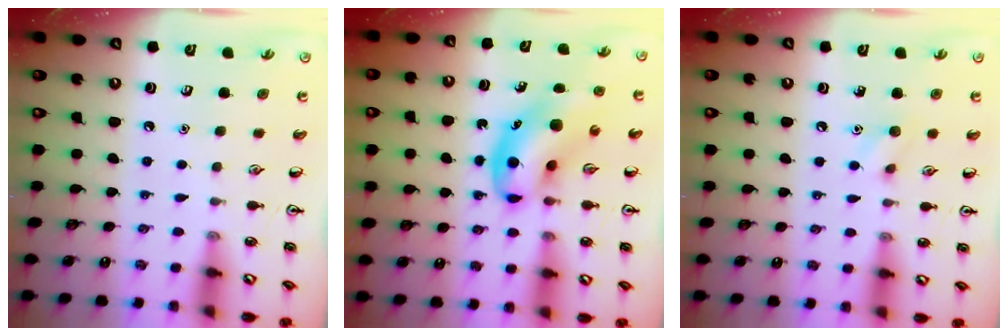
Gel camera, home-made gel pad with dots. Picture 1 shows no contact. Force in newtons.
{"total": 10.6, "press": 10.2, "slide": 2.8}
{"total": 5.5, "press": 5.4, "slide": 1.3}